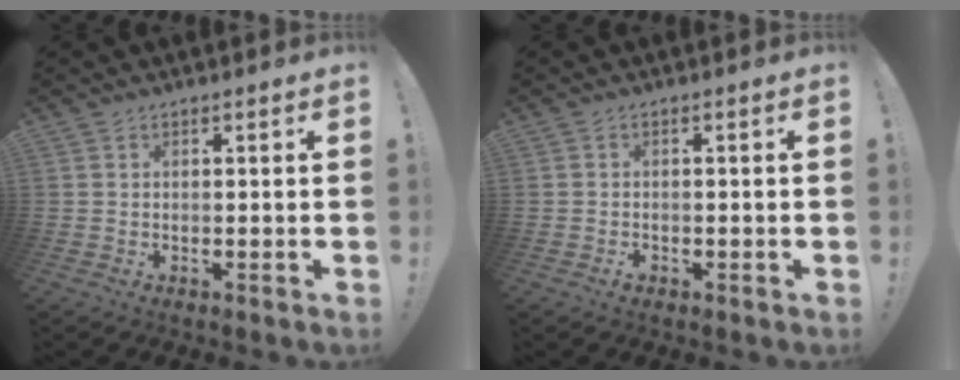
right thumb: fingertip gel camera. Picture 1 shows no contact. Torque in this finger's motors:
{"motor_torque": [-0.13, 0.22, 0.30, -0.33, -0.01]}